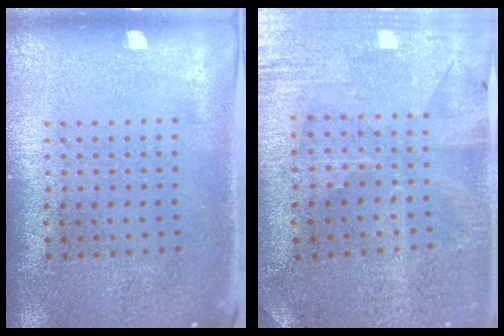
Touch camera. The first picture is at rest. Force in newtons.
{"total": 0.9, "press": 0.8, "slide": 0.3}